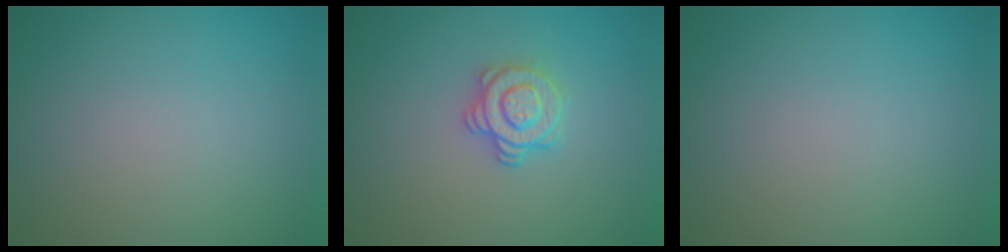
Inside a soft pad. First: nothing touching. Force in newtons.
{"total": 3.0, "press": 2.6, "slide": 1.4}
{"total": 0.0}